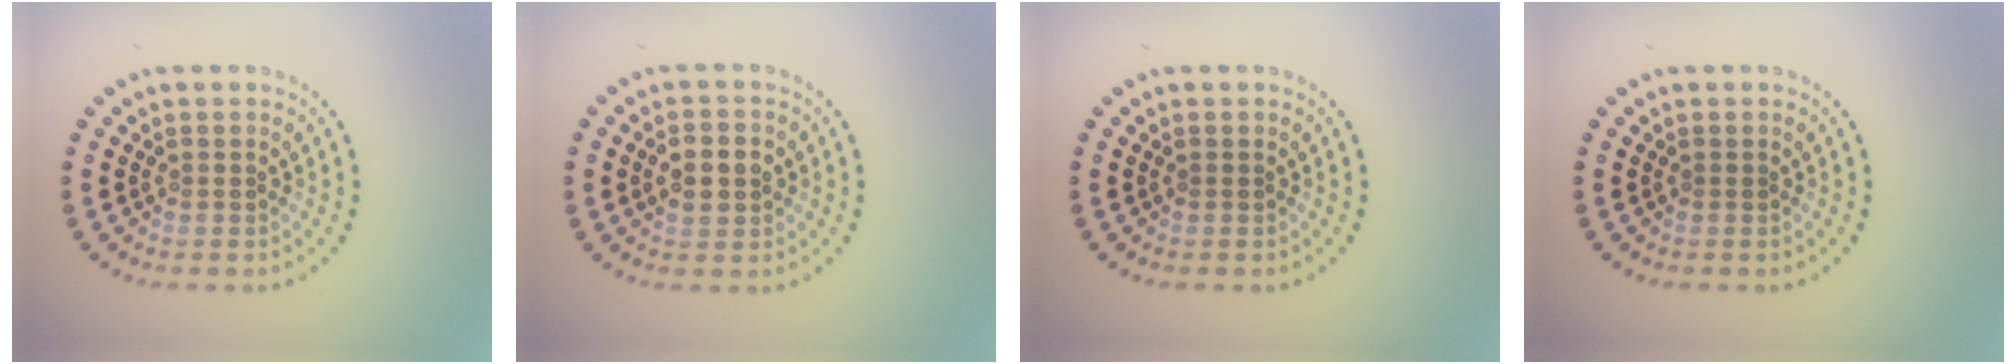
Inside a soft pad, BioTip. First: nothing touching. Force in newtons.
{"total": 3.0, "press": 3.0, "slide": 0.1}
{"total": 0.0}
{"total": 0.0}